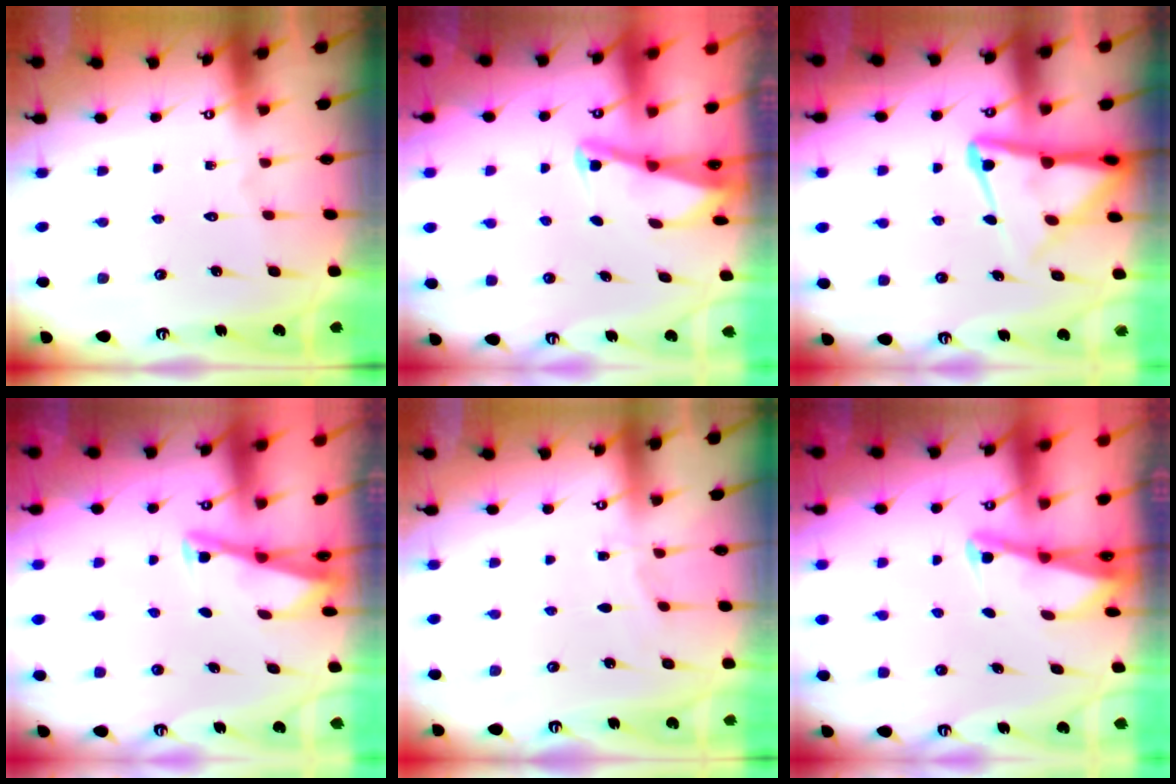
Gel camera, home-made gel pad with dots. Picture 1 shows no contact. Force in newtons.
{"total": 2.2, "press": 2.1, "slide": 0.4}
{"total": 10.1, "press": 10.1, "slide": 1.1}
{"total": 2.9, "press": 2.9, "slide": 0.4}
{"total": 2.7, "press": 2.7, "slide": 0.4}
{"total": 2.2, "press": 2.2, "slide": 0.3}